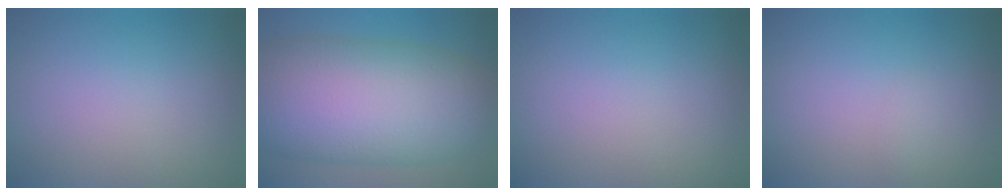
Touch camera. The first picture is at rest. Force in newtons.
{"total": 13.7, "press": 13.7, "slide": 0.2}
{"total": 0.0}
{"total": 0.6, "press": 0.6, "slide": 0.0}